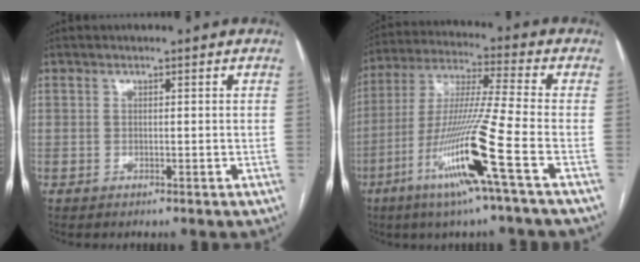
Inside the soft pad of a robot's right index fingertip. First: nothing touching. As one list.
[{"total": 15.9, "force": [-6.6, -1.7, 14.4], "torque": [-0.291, -0.022, -0.127]}]